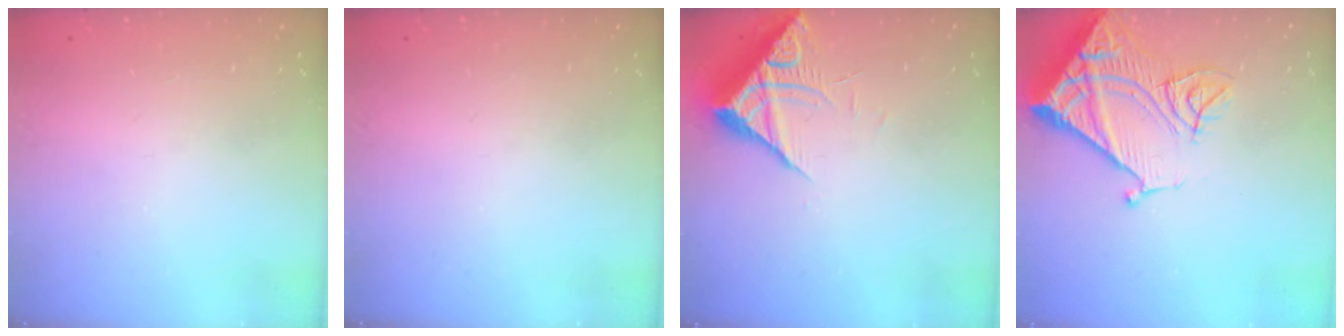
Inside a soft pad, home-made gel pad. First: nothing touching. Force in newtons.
{"total": 0.0}
{"total": 8.5, "press": 8.4, "slide": 0.8}
{"total": 18.4, "press": 18.3, "slide": 2.4}